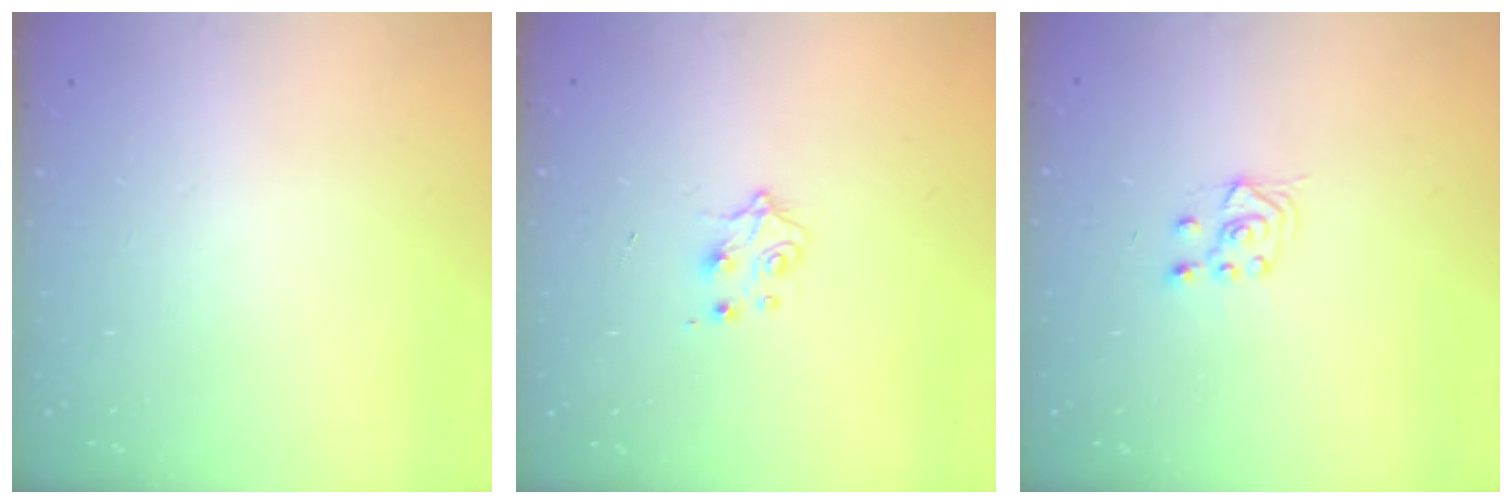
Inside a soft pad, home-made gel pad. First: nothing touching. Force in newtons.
{"total": 4.1, "press": 4.0, "slide": 0.6}
{"total": 3.7, "press": 3.6, "slide": 1.0}